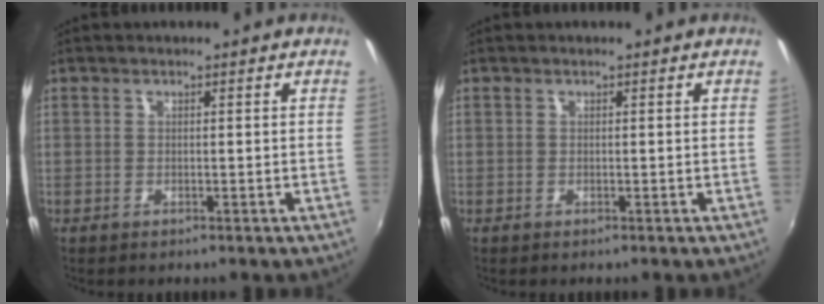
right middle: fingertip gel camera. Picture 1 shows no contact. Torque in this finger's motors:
{"motor_torque": [0.00, 0.00, 0.00, 0.00]}